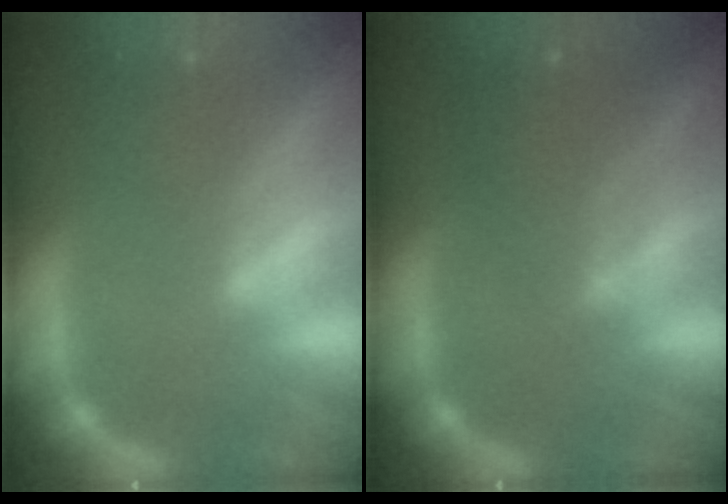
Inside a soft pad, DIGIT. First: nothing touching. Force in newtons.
{"total": 3.6}